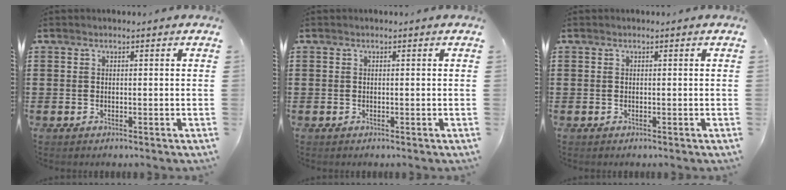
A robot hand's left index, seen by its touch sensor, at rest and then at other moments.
{"total": 0.0}
{"total": 0.0}